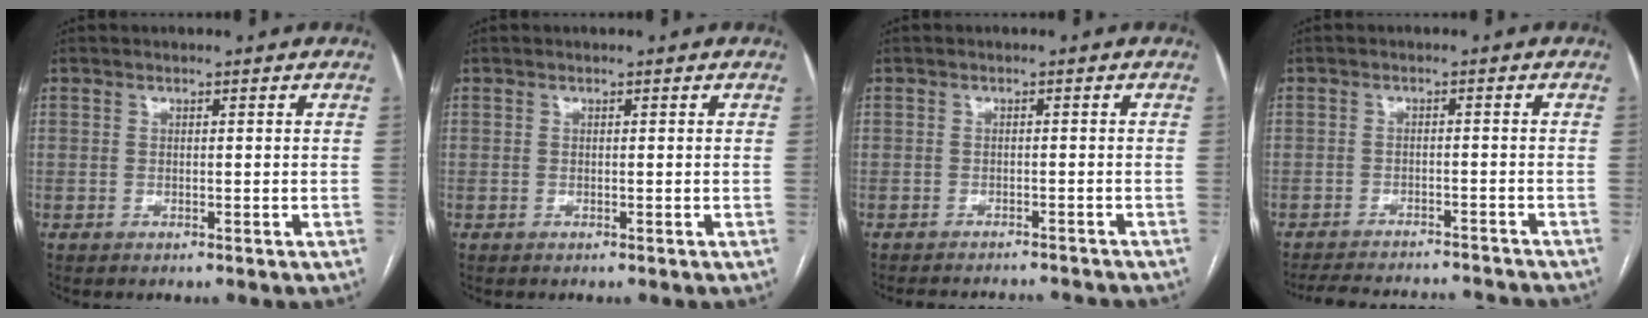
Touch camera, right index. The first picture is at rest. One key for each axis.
{"total": 0.0}
{"total": 8.2, "fx": -7.8, "fy": 2.1, "fz": 1.5, "tx": -0.018, "ty": 0.005, "tz": -0.091}
{"total": 13.6, "fx": -12.7, "fy": 3.1, "fz": 3.6, "tx": -0.070, "ty": 0.005, "tz": -0.163}